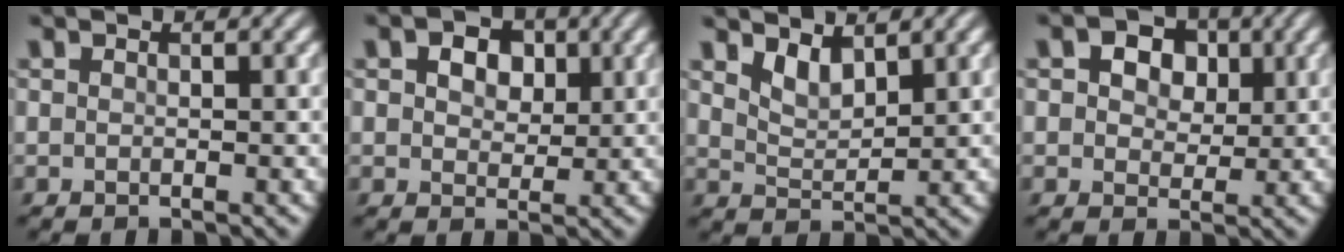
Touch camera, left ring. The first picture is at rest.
{"total": 4.4, "force": [1.9, 3.0, 2.6], "torque": [-0.044, 0.005, 0.015]}
{"total": 2.4, "force": [1.8, 0.9, 1.3], "torque": [-0.029, -0.009, 0.038]}
{"total": 5.2, "force": [2.1, 3.6, 3.2], "torque": [-0.047, 0.009, 0.010]}